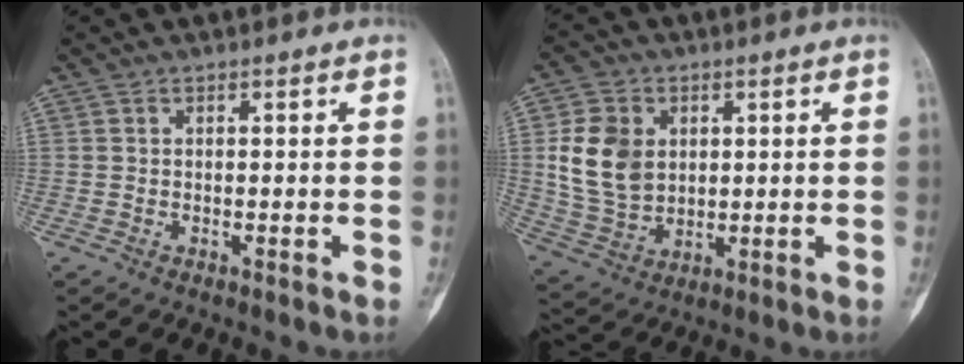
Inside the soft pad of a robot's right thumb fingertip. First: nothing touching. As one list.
[{"total": 11.9, "force": [2.3, 9.1, 7.3], "torque": [-0.120, -0.008, 0.053]}]